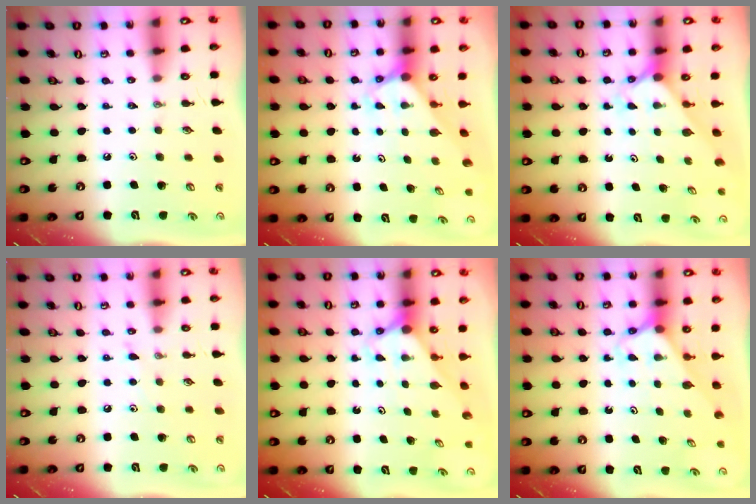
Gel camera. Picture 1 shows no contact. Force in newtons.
{"total": 2.7, "press": 2.7, "slide": 0.1}
{"total": 1.8, "press": 1.8, "slide": 0.2}
{"total": 5.3, "press": 5.3, "slide": 0.7}
{"total": 2.7, "press": 2.7, "slide": 0.0}
{"total": 2.6, "press": 2.6, "slide": 0.2}